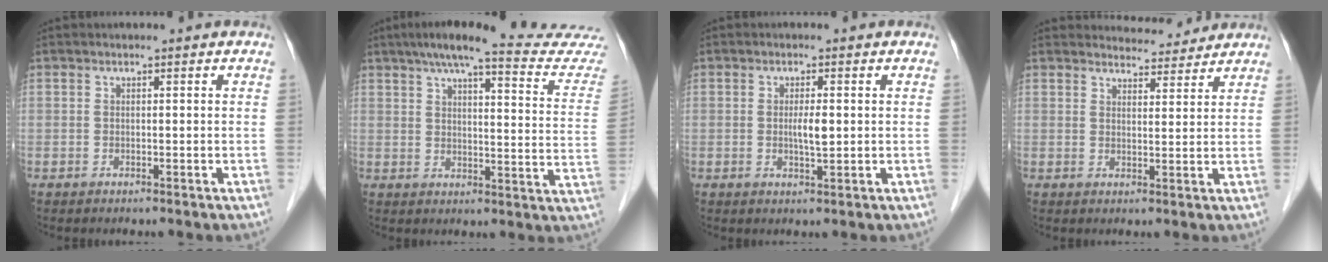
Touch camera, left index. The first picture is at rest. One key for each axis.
{"total": 23.0, "fx": 20.8, "fy": 0.6, "fz": 9.7, "tx": -0.129, "ty": -0.054, "tz": 0.248}
{"total": 2.4, "fx": -0.1, "fy": 0.4, "fz": 2.4, "tx": -0.045, "ty": -0.006, "tz": -0.001}
{"total": 5.2, "fx": 5.0, "fy": 1.1, "fz": 0.1, "tx": -0.002, "ty": 0.003, "tz": 0.063}